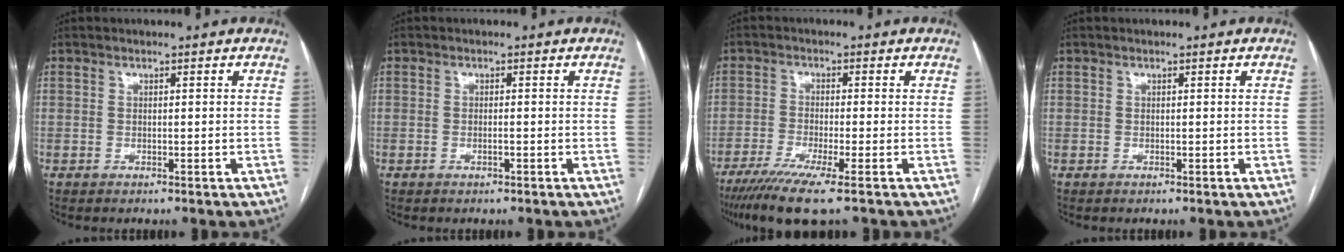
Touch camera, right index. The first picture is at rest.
{"total": 0.7, "force": [-0.2, 0.0, 0.7], "torque": [-0.012, 0.002, -0.001]}
{"total": 9.1, "force": [-6.3, -0.4, 6.6], "torque": [-0.107, -0.024, -0.101]}
{"total": 0.0}